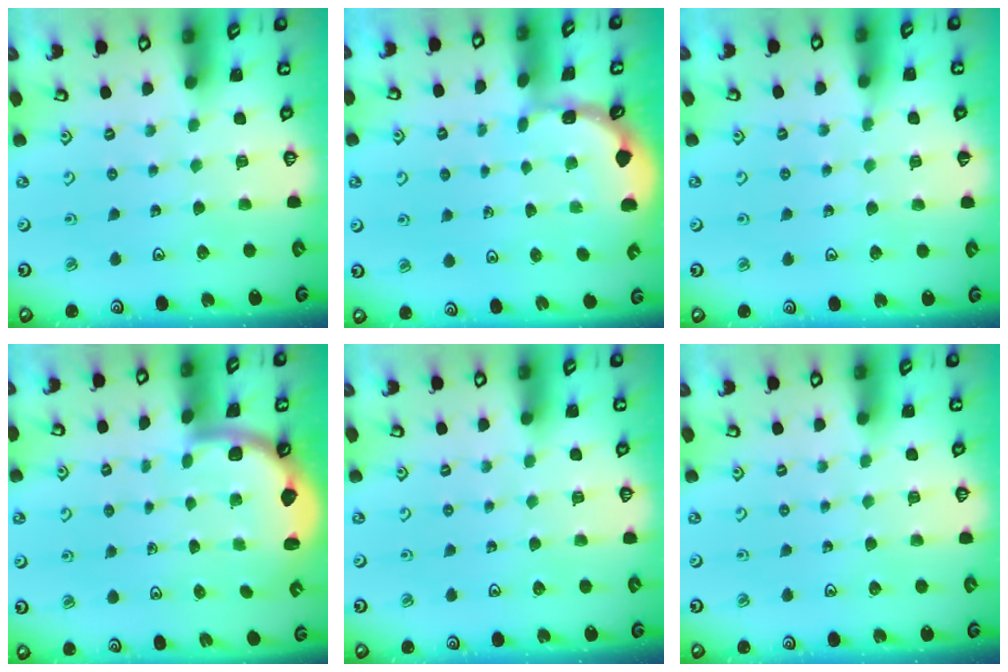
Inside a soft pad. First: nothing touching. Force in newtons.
{"total": 1.1, "press": 1.1, "slide": 0.1}
{"total": 2.7, "press": 2.7, "slide": 0.4}
{"total": 1.8, "press": 1.8, "slide": 0.1}
{"total": 0.0}
{"total": 0.0}